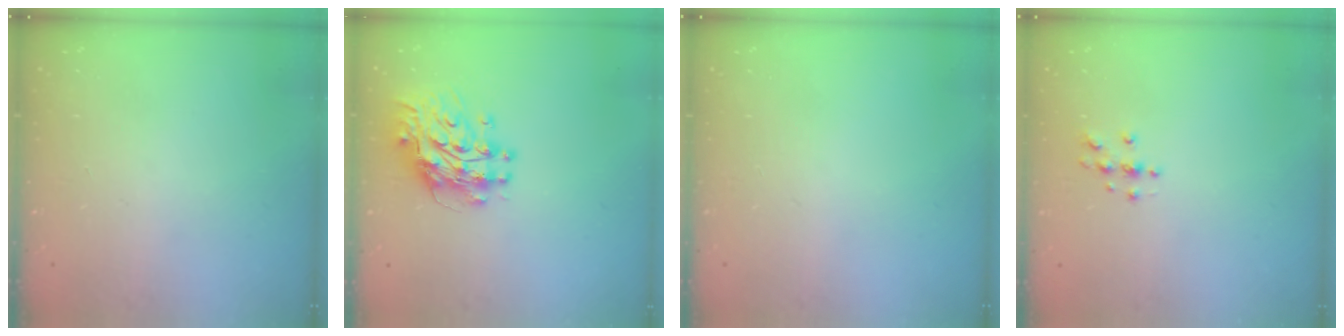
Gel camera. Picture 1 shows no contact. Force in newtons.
{"total": 10.7, "press": 10.7, "slide": 0.9}
{"total": 0.0}
{"total": 4.0, "press": 3.9, "slide": 0.4}